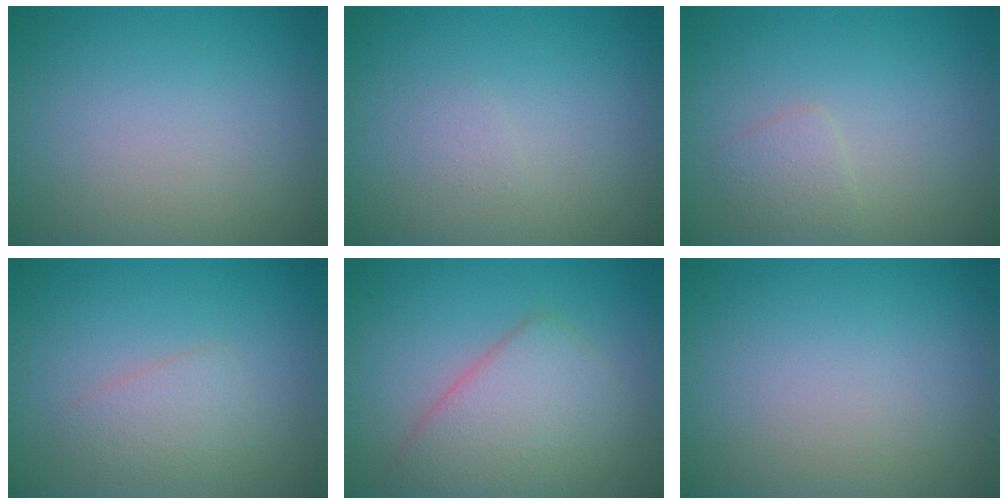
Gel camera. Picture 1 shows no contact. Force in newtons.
{"total": 0.6, "press": 0.6, "slide": 0.0}
{"total": 1.4, "press": 1.4, "slide": 0.1}
{"total": 2.1, "press": 2.1, "slide": 0.0}
{"total": 5.2, "press": 5.2, "slide": 0.5}
{"total": 0.0}